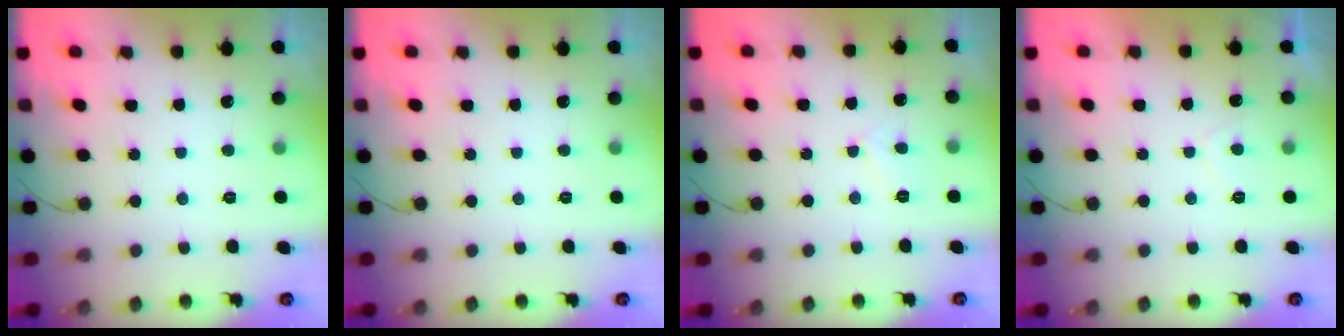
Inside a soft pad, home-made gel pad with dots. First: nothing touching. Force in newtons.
{"total": 0.0}
{"total": 3.9, "press": 3.9, "slide": 0.4}
{"total": 1.5, "press": 1.3, "slide": 0.7}